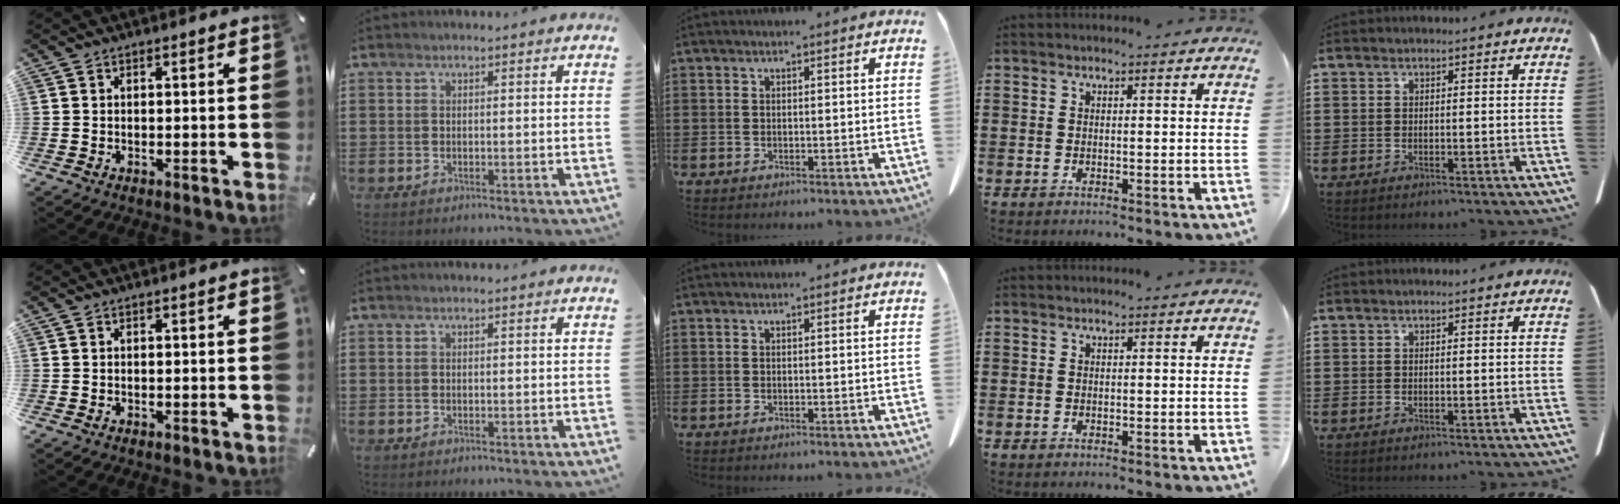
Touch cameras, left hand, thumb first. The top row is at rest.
{}